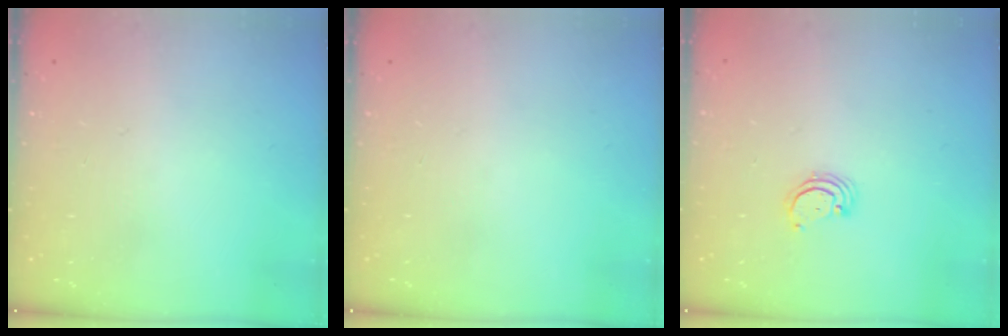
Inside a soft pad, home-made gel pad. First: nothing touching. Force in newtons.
{"total": 0.0}
{"total": 2.5, "press": 2.5, "slide": 0.2}